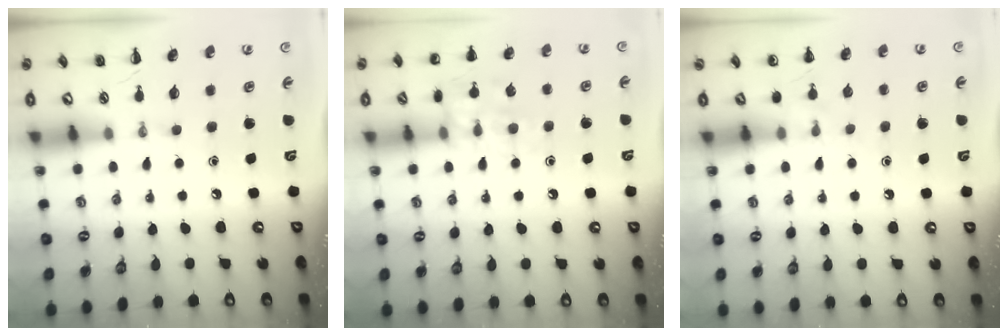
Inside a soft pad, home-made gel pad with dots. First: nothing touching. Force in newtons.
{"total": 11.7, "press": 11.7, "slide": 0.7}
{"total": 5.0, "press": 4.7, "slide": 1.9}